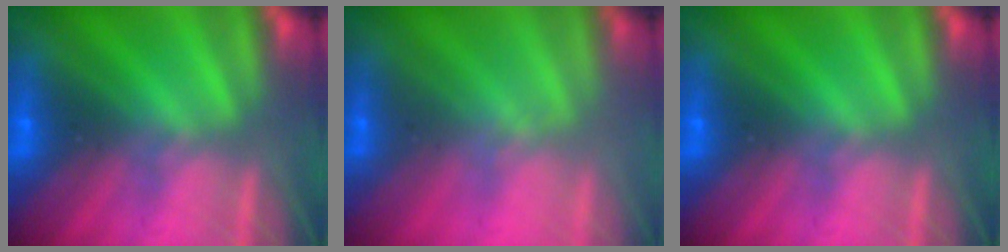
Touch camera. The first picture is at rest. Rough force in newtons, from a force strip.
{"total": 2.1}
{"total": 0.0}